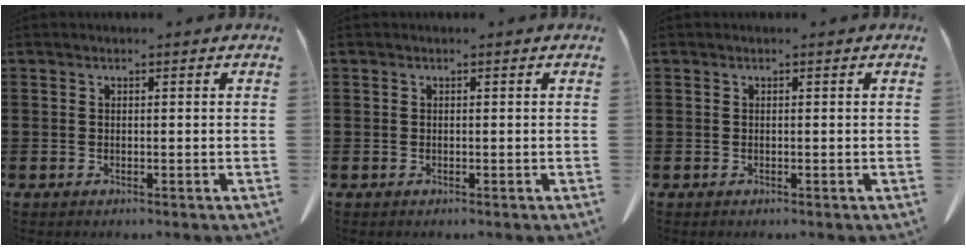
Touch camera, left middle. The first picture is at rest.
{"total": 0.0}
{"total": 0.0}